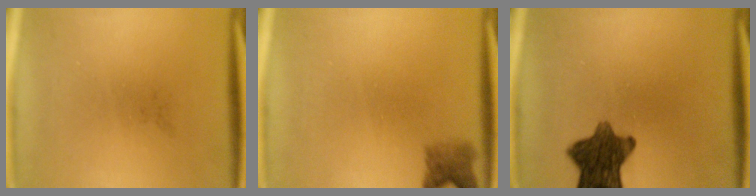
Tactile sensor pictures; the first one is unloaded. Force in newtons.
{"total": 2.7}
{"total": 9.9}